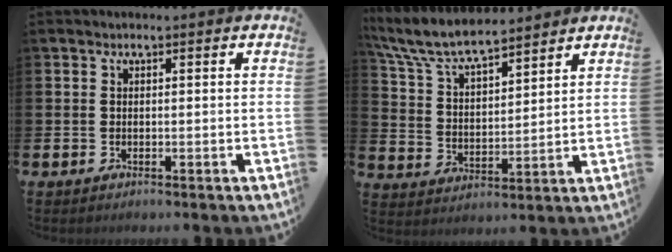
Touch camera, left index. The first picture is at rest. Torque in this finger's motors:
{"motor_torque": [1.12, -1.02, 0.83, 0.21]}